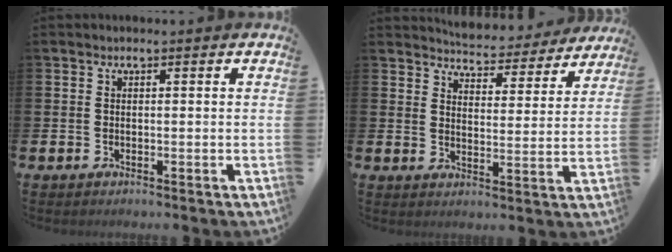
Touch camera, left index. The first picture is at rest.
{"total": 5.3, "force": [5.2, 0.9, 0.3], "torque": [-0.019, -0.043, 0.088]}